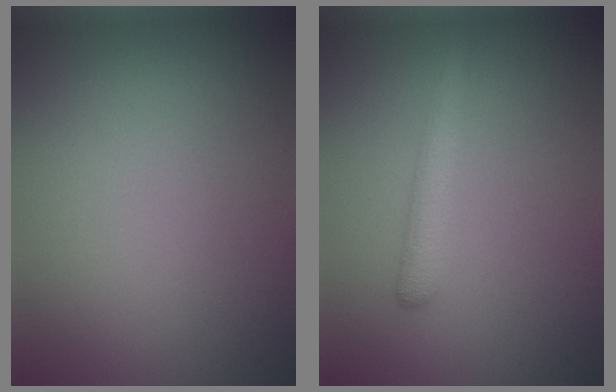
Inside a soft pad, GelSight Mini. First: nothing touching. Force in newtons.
{"total": 2.9, "press": 2.9, "slide": 0.1}